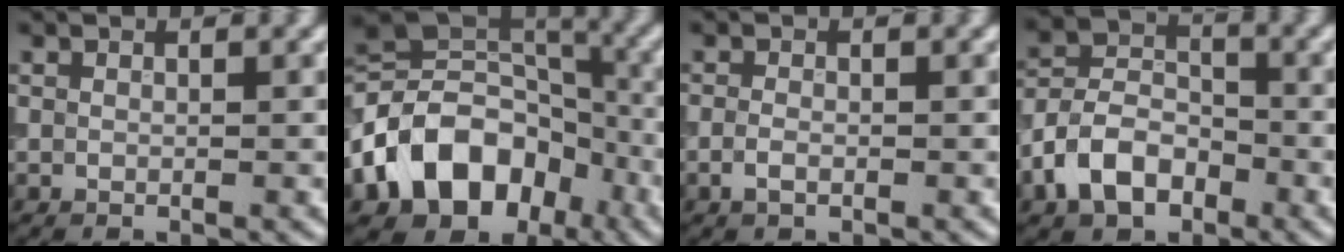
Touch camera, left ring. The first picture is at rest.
{"total": 12.4, "force": [-5.1, 9.0, 6.8], "torque": [-0.128, 0.005, -0.099]}
{"total": 1.3, "force": [-0.5, 0.7, 1.0], "torque": [-0.022, 0.000, -0.012]}
{"total": 5.8, "force": [-3.0, 3.8, 3.2], "torque": [-0.060, 0.003, -0.062]}